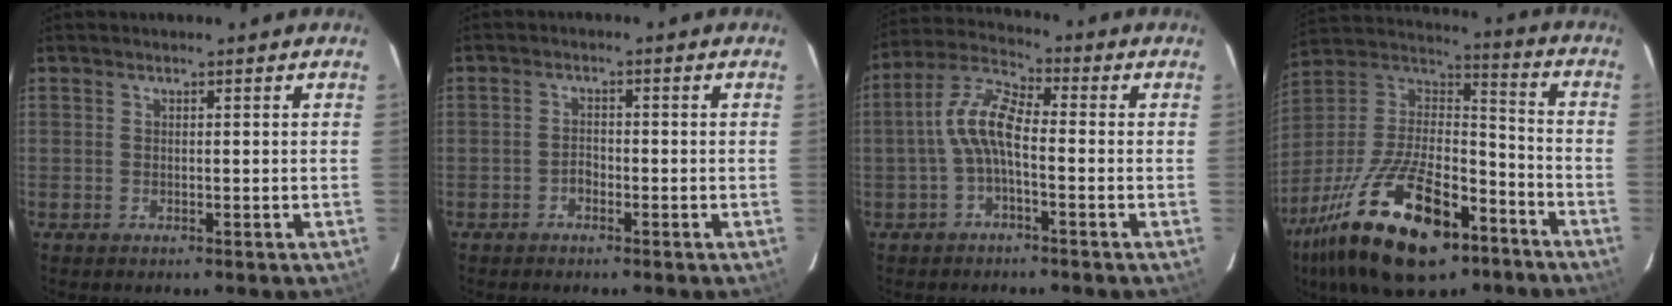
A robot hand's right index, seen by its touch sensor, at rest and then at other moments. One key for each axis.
{"total": 1.6, "fx": -1.1, "fy": 1.0, "fz": 0.6, "tx": -0.010, "ty": 0.004, "tz": -0.020}
{"total": 7.5, "fx": -1.5, "fy": 2.6, "fz": 6.9, "tx": -0.155, "ty": 0.020, "tz": -0.034}
{"total": 26.9, "fx": -15.4, "fy": 11.9, "fz": 18.7, "tx": -0.369, "ty": -0.022, "tz": -0.255}